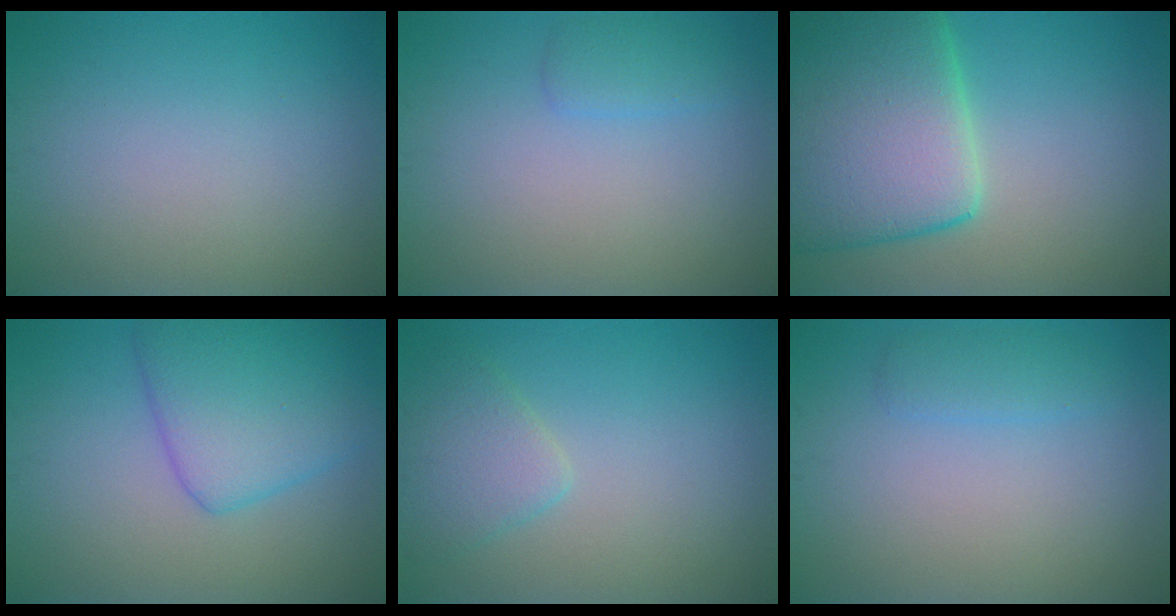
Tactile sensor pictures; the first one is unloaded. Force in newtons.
{"total": 1.5, "press": 1.5, "slide": 0.1}
{"total": 13.0, "press": 13.0, "slide": 0.8}
{"total": 5.8, "press": 5.8, "slide": 0.4}
{"total": 2.7, "press": 2.7, "slide": 0.3}
{"total": 1.5, "press": 1.5, "slide": 0.1}